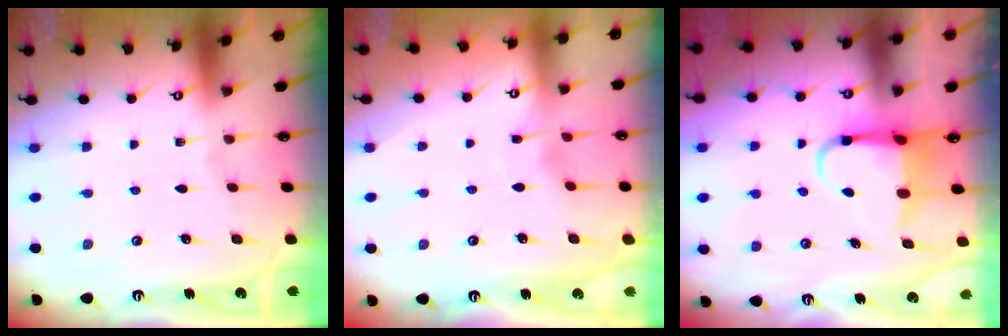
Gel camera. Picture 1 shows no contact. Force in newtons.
{"total": 2.5, "press": 2.5, "slide": 0.3}
{"total": 5.4, "press": 5.3, "slide": 1.1}